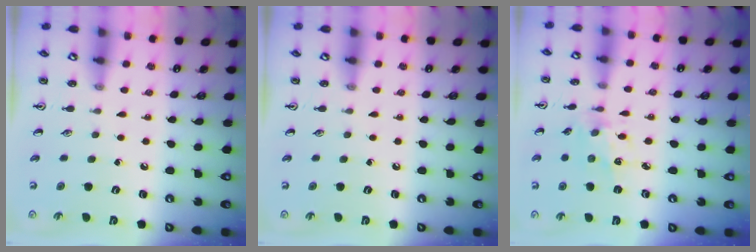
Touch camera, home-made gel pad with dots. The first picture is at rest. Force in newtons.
{"total": 0.0}
{"total": 4.4, "press": 4.2, "slide": 1.4}